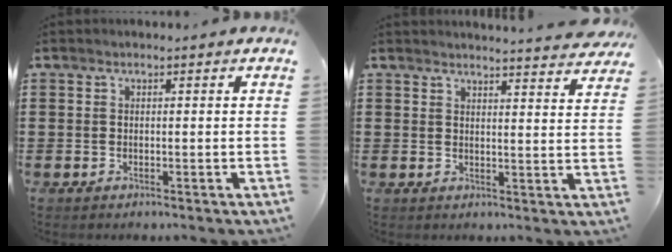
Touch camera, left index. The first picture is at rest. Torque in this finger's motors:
{"motor_torque": [2.14, 0.00, -0.10, -0.21]}